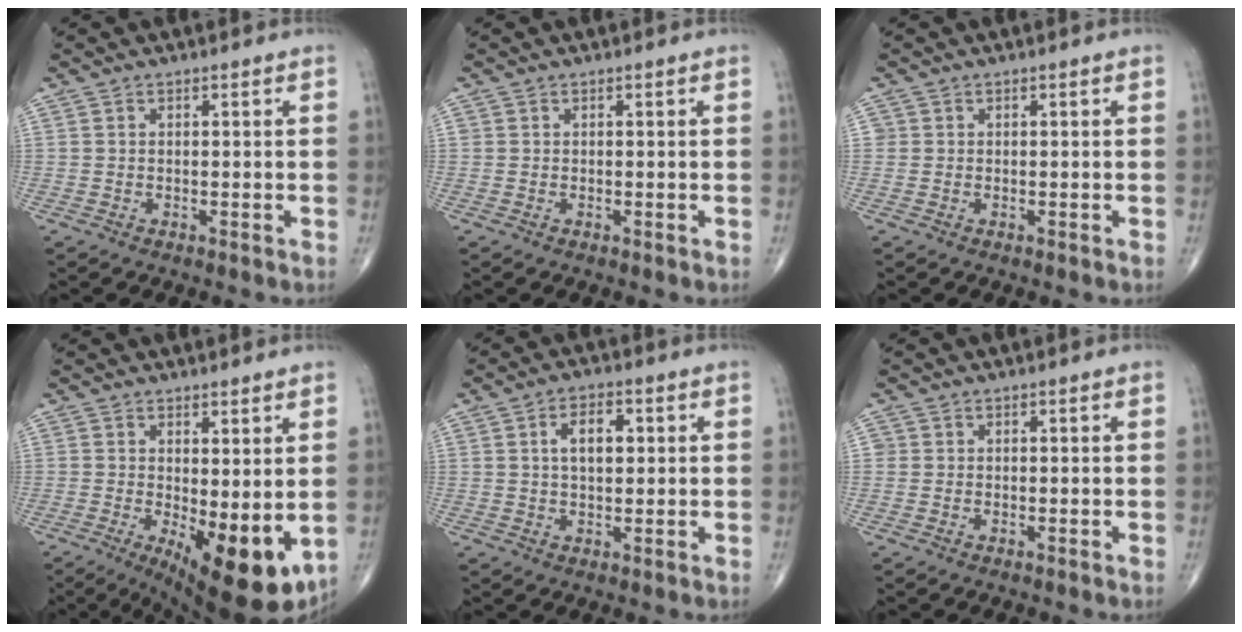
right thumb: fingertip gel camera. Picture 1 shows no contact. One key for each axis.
{"total": 0.0}
{"total": 0.9, "fx": 0.1, "fy": 0.9, "fz": 0.1, "tx": 0.007, "ty": 0.003, "tz": 0.001}
{"total": 12.6, "fx": -2.0, "fy": 4.7, "fz": 11.5, "tx": -0.160, "ty": -0.030, "tz": -0.014}
{"total": 5.9, "fx": 1.3, "fy": 3.2, "fz": 4.8, "tx": -0.072, "ty": 0.005, "tz": 0.019}
{"total": 0.9, "fx": 0.1, "fy": 0.9, "fz": 0.1, "tx": 0.006, "ty": 0.003, "tz": 0.000}